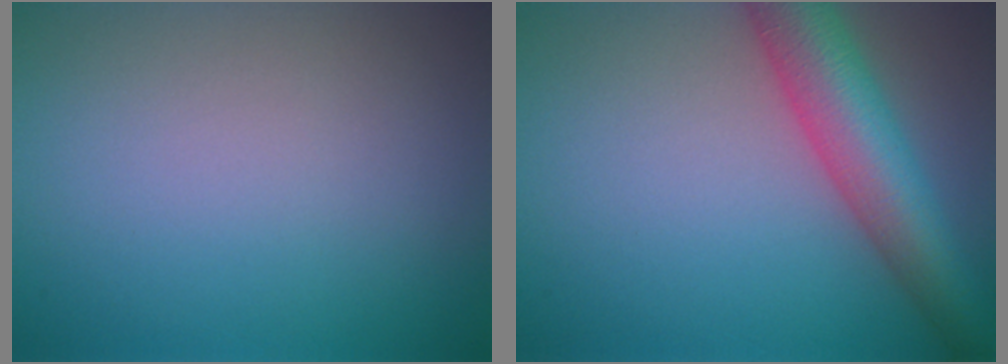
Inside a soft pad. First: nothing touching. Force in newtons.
{"total": 7.7, "press": 7.7, "slide": 0.3}